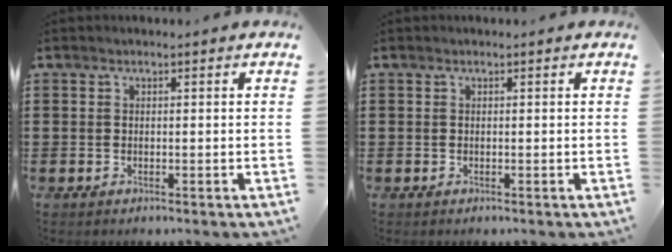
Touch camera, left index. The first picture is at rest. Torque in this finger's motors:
{"motor_torque": [-0.01, -0.01, 0.00, 0.00]}